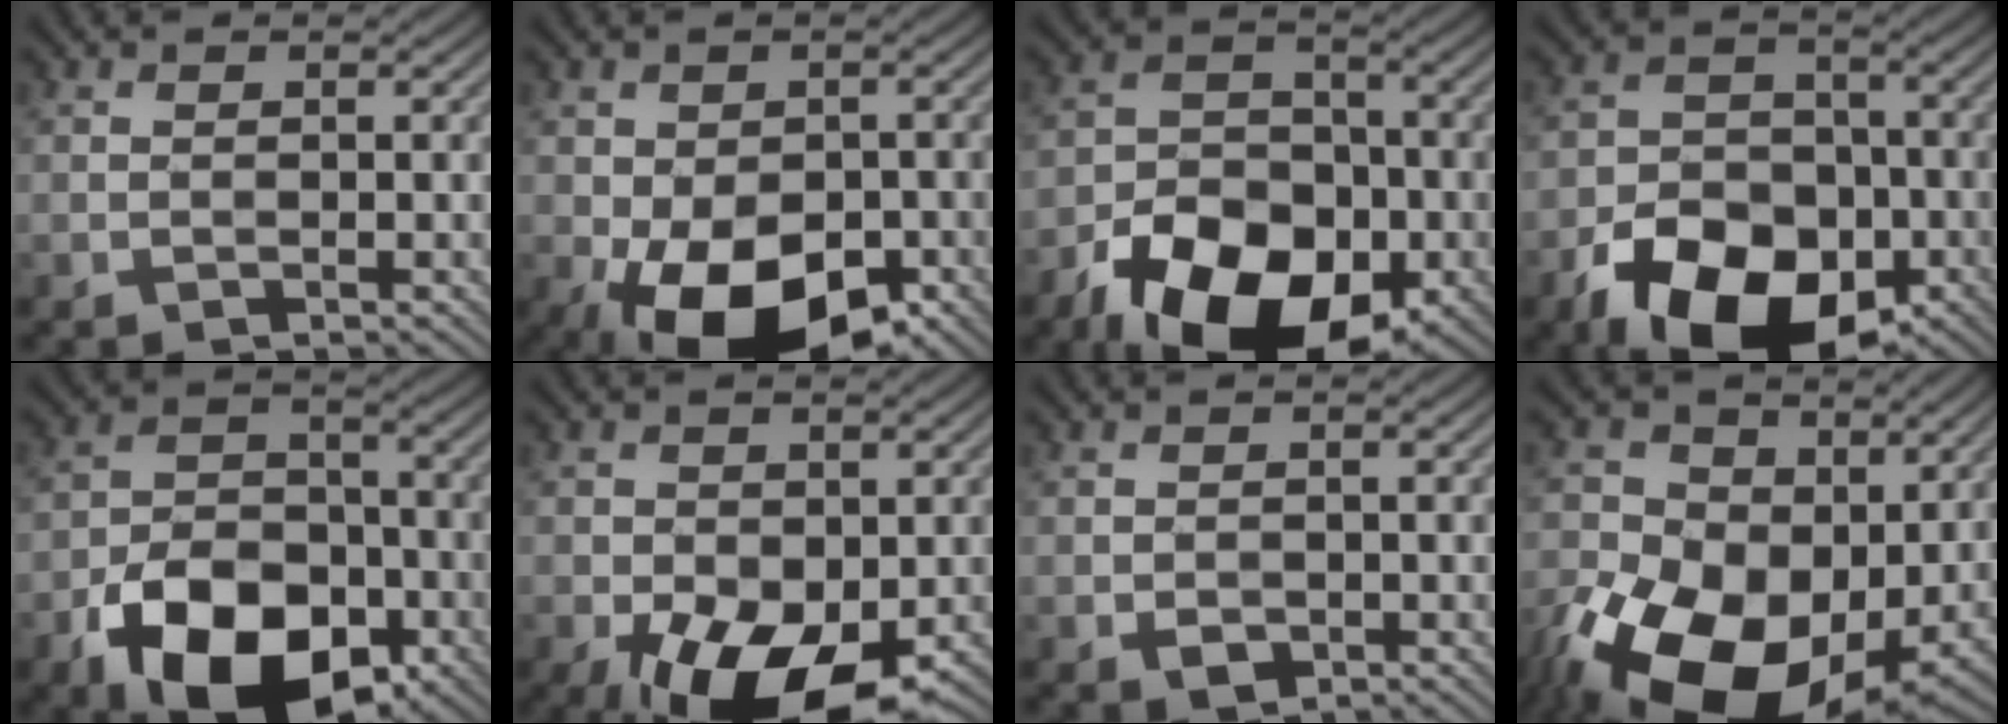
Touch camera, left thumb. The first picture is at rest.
{"total": 13.1, "force": [-6.1, 7.5, 8.8], "torque": [-0.135, -0.036, -0.089]}
{"total": 15.3, "force": [-8.6, 9.0, 9.0], "torque": [-0.164, -0.027, -0.156]}
{"total": 13.8, "force": [-7.7, 8.3, 8.0], "torque": [-0.152, -0.022, -0.138]}
{"total": 14.1, "force": [-7.4, 8.4, 8.6], "torque": [-0.177, -0.024, -0.130]}
{"total": 10.7, "force": [-4.4, 5.9, 7.7], "torque": [-0.132, -0.028, -0.071]}
{"total": 1.6, "force": [-0.5, 1.2, 0.9], "torque": [-0.017, -0.008, -0.008]}
{"total": 18.5, "force": [-5.0, 12.5, 12.7], "torque": [-0.271, -0.032, -0.073]}